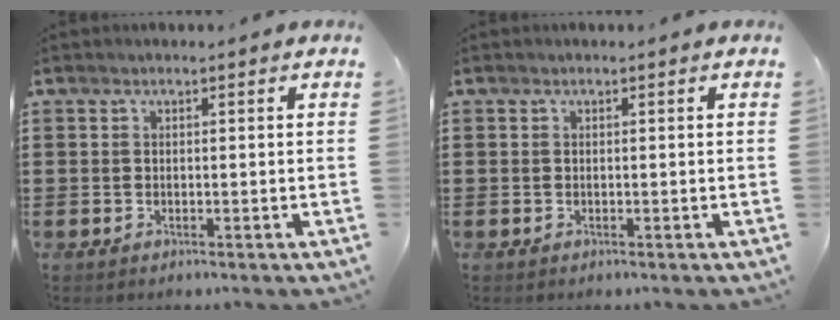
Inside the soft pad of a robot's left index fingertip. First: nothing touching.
{"total": 0.0}